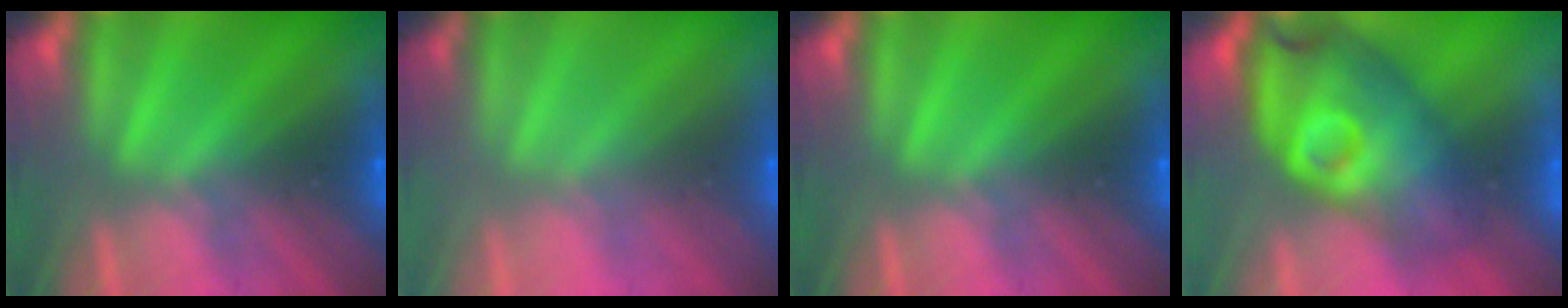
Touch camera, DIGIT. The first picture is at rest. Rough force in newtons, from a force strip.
{"total": 2.9}
{"total": 0.0}
{"total": 4.5}